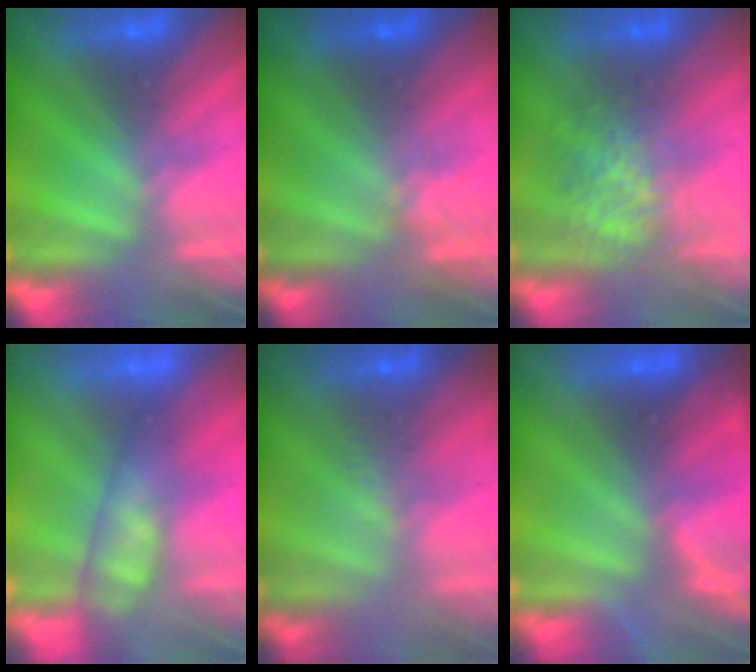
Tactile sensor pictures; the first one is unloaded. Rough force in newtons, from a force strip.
{"total": 2.6}
{"total": 3.8}
{"total": 4.3}
{"total": 2.5}
{"total": 5.3}